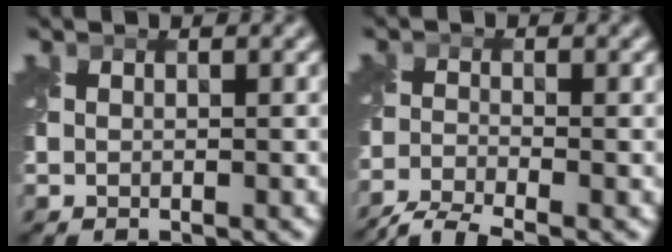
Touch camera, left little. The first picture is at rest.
{"total": 4.5, "force": [-4.0, 0.7, 2.1], "torque": [-0.044, -0.015, -0.086]}